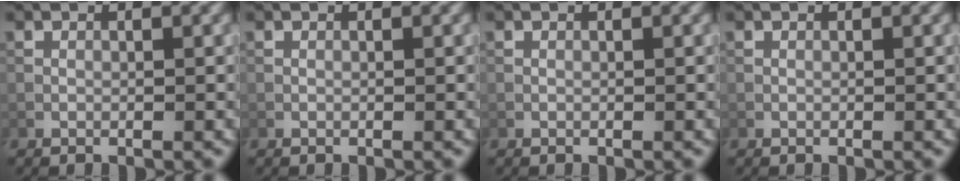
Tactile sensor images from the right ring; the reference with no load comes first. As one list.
[{"total": 0.0}, {"total": 0.0}, {"total": 0.0}]